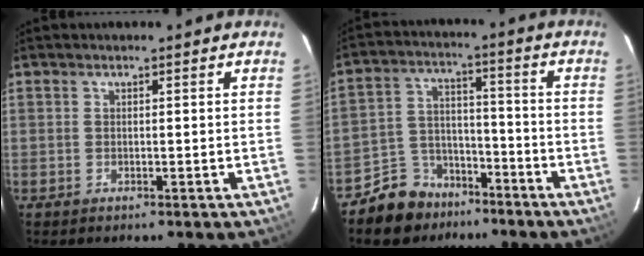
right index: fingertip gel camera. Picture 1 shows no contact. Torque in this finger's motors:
{"motor_torque": [0.77, -0.54, 0.07, 0.00]}